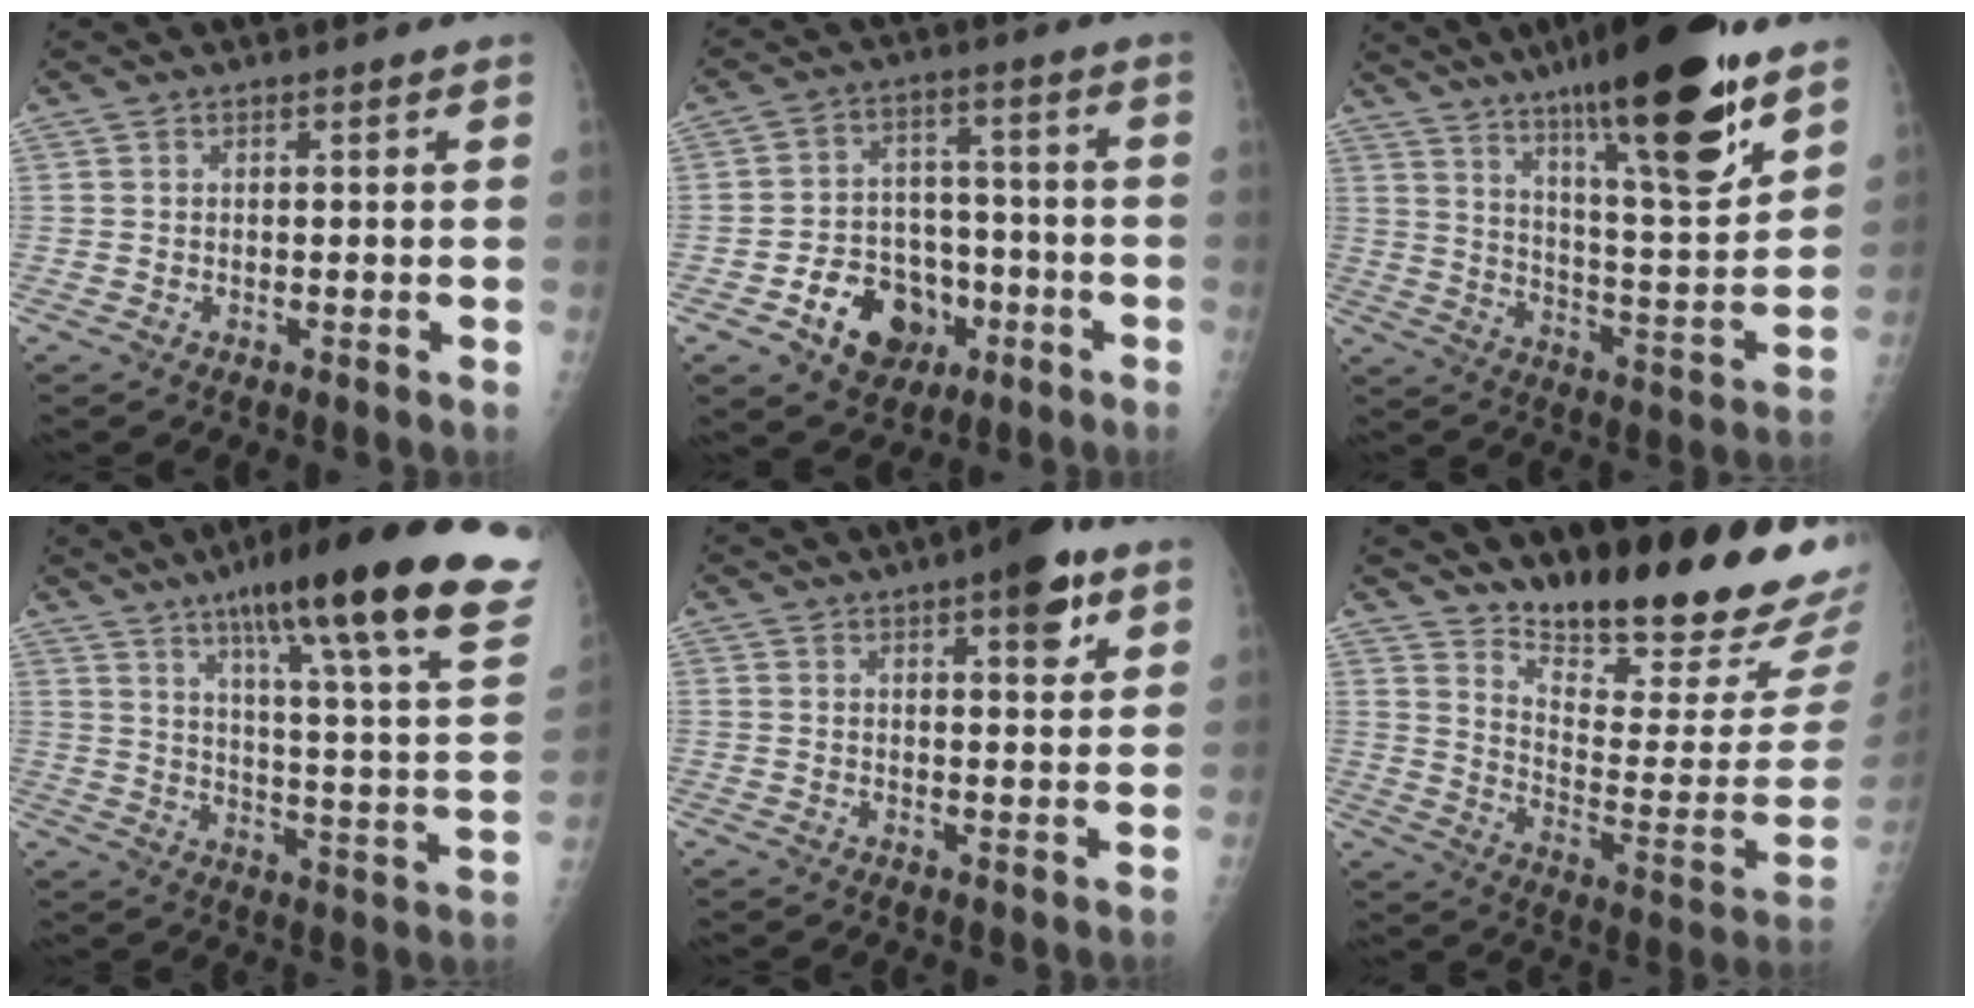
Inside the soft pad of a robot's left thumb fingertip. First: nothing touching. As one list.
[{"total": 12.8, "force": [-5.6, 9.6, 6.4], "torque": [-0.060, 0.038, -0.081]}, {"total": 24.6, "force": [16.0, 4.2, 18.3], "torque": [-0.270, -0.068, 0.260]}, {"total": 28.9, "force": [19.2, 3.2, 21.3], "torque": [-0.290, -0.069, 0.268]}, {"total": 7.9, "force": [4.4, 2.4, 6.1], "torque": [-0.068, -0.017, 0.056]}, {"total": 24.8, "force": [20.5, 4.9, 13.1], "torque": [-0.167, -0.147, 0.294]}]